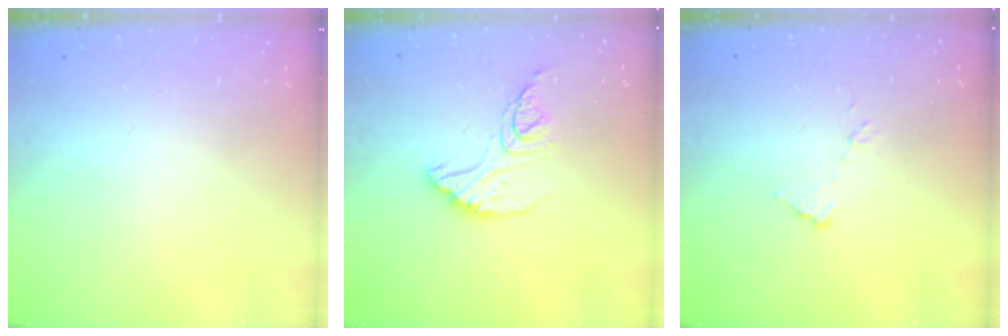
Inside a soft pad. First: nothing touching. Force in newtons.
{"total": 12.7, "press": 12.6, "slide": 1.2}
{"total": 4.8, "press": 4.8, "slide": 0.2}